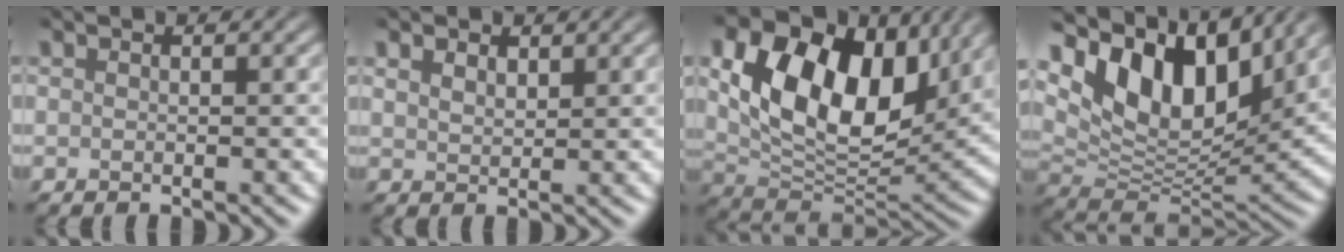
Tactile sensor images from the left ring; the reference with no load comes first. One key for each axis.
{"total": 1.4, "fx": 1.2, "fy": 0.7, "fz": 0.4, "tx": -0.017, "ty": -0.001, "tz": 0.028}
{"total": 13.1, "fx": 4.7, "fy": 7.9, "fz": 9.4, "tx": -0.172, "ty": -0.002, "tz": 0.089}
{"total": 10.6, "fx": 5.8, "fy": 5.3, "fz": 7.2, "tx": -0.129, "ty": 0.002, "tz": 0.106}